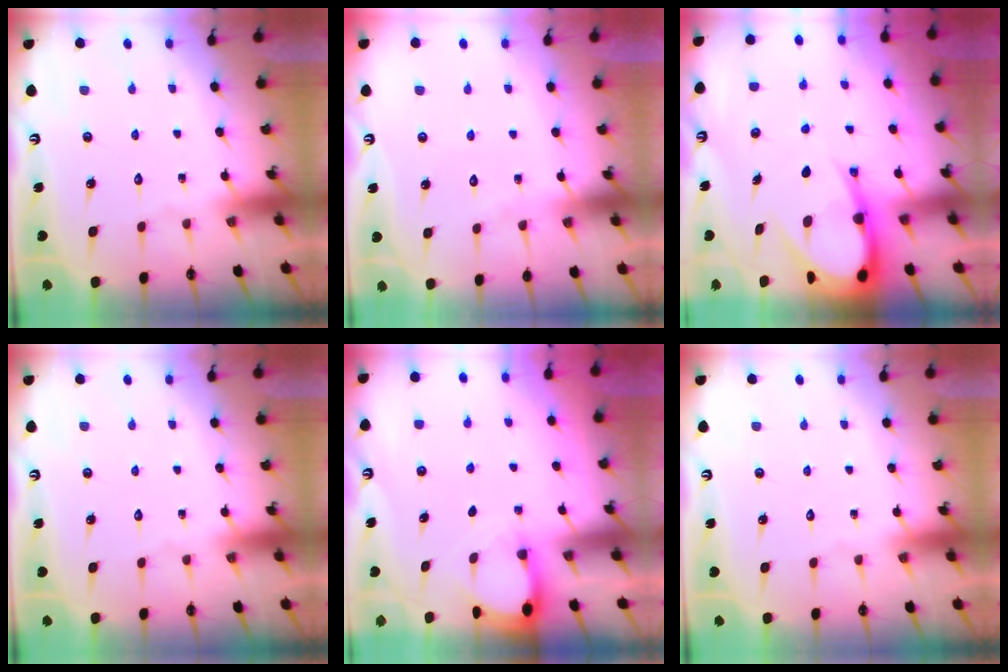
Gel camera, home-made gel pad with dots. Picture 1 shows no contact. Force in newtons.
{"total": 3.5, "press": 3.5, "slide": 0.4}
{"total": 11.4, "press": 11.3, "slide": 1.4}
{"total": 0.0}
{"total": 2.9, "press": 2.9, "slide": 0.3}
{"total": 0.0}